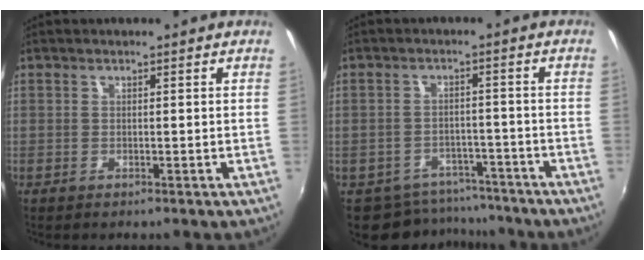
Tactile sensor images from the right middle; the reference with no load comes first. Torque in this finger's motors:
{"motor_torque": [0.42, -0.53, 0.00, -0.02]}